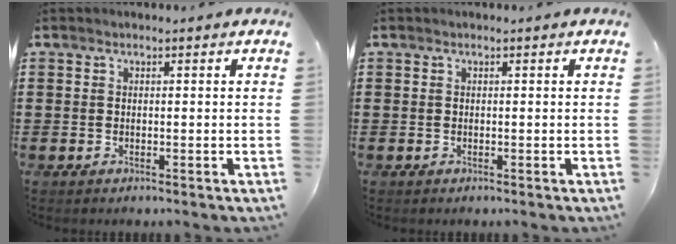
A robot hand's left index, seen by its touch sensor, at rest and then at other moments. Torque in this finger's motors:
{"motor_torque": [0.08, 0.08, 0.00, 0.00]}